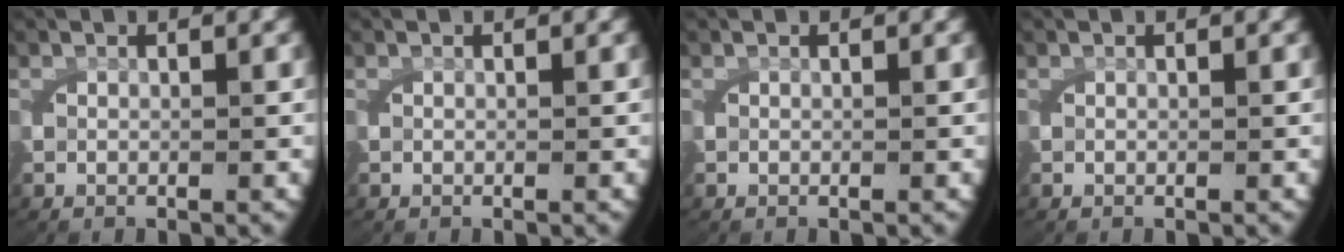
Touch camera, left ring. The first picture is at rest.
{"total": 0.0}
{"total": 0.0}
{"total": 0.0}